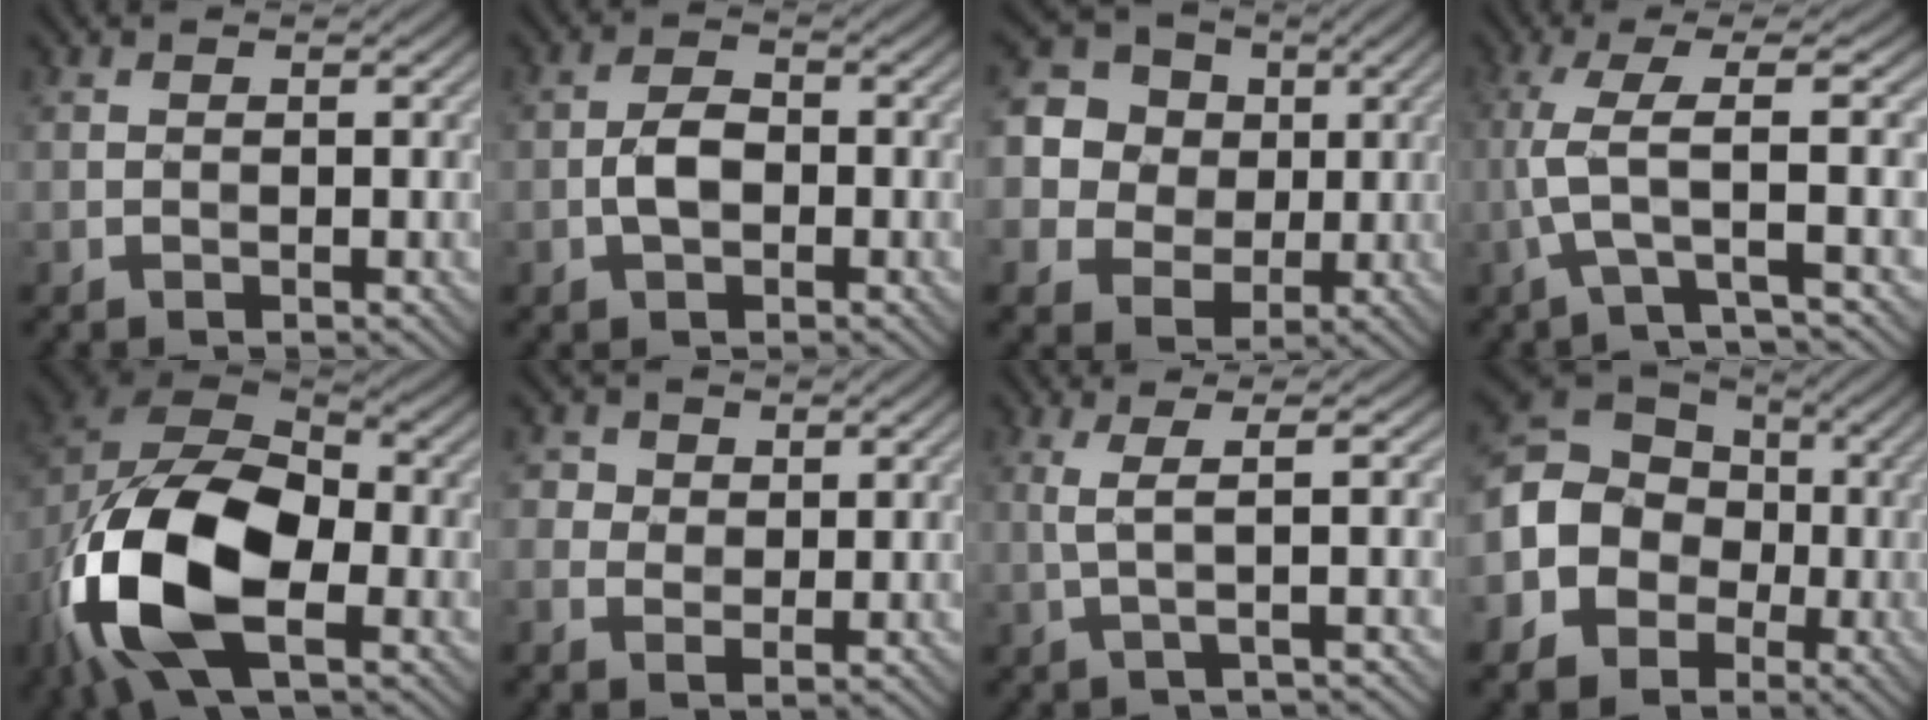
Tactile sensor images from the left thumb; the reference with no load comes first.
{"total": 3.3, "force": [-0.8, 2.0, 2.5], "torque": [-0.055, 0.005, -0.016]}
{"total": 13.2, "force": [3.3, 11.9, 4.6], "torque": [-0.185, 0.033, 0.066]}
{"total": 5.0, "force": [-0.6, 0.3, 5.0], "torque": [-0.105, 0.018, -0.026]}
{"total": 17.6, "force": [-5.6, 9.9, 13.5], "torque": [-0.315, -0.029, -0.105]}
{"total": 2.9, "force": [1.2, 2.4, 1.0], "torque": [-0.033, 0.000, 0.022]}
{"total": 3.2, "force": [0.5, 0.0, 3.2], "torque": [-0.065, 0.010, 0.007]}
{"total": 10.1, "force": [-2.2, 8.6, 4.7], "torque": [-0.111, -0.014, -0.057]}